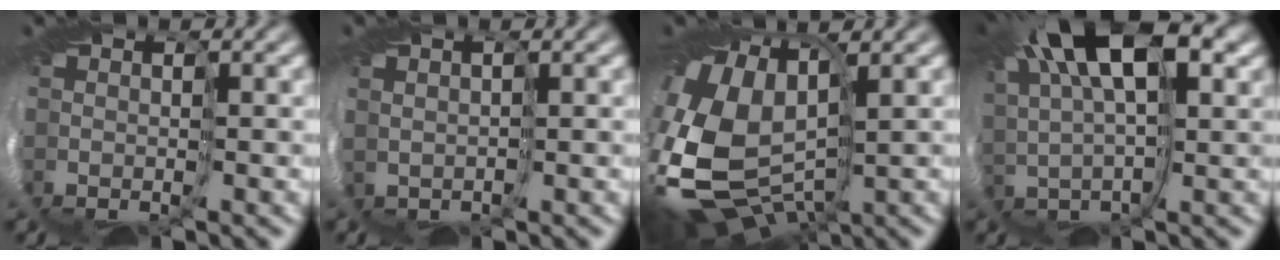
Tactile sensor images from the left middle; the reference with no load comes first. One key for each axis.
{"total": 0.7, "fx": 0.5, "fy": 0.4, "fz": -0.2, "tx": 0.007, "ty": 0.012, "tz": 0.011}
{"total": 12.2, "fx": 0.1, "fy": 7.8, "fz": 9.4, "tx": -0.237, "ty": -0.019, "tz": 0.019}
{"total": 9.2, "fx": 4.8, "fy": 2.8, "fz": 7.3, "tx": -0.141, "ty": 0.028, "tz": 0.074}